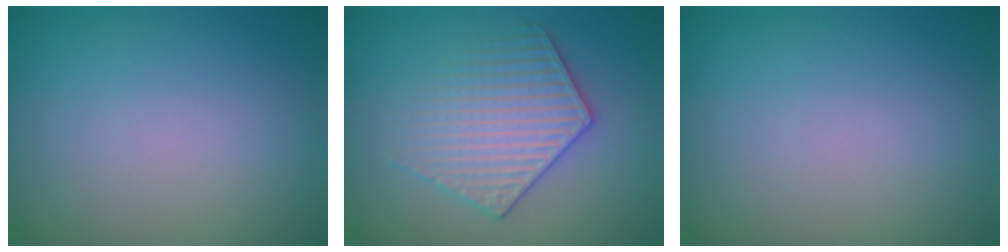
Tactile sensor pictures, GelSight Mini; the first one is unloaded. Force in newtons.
{"total": 3.6, "press": 3.5, "slide": 0.5}
{"total": 0.0}